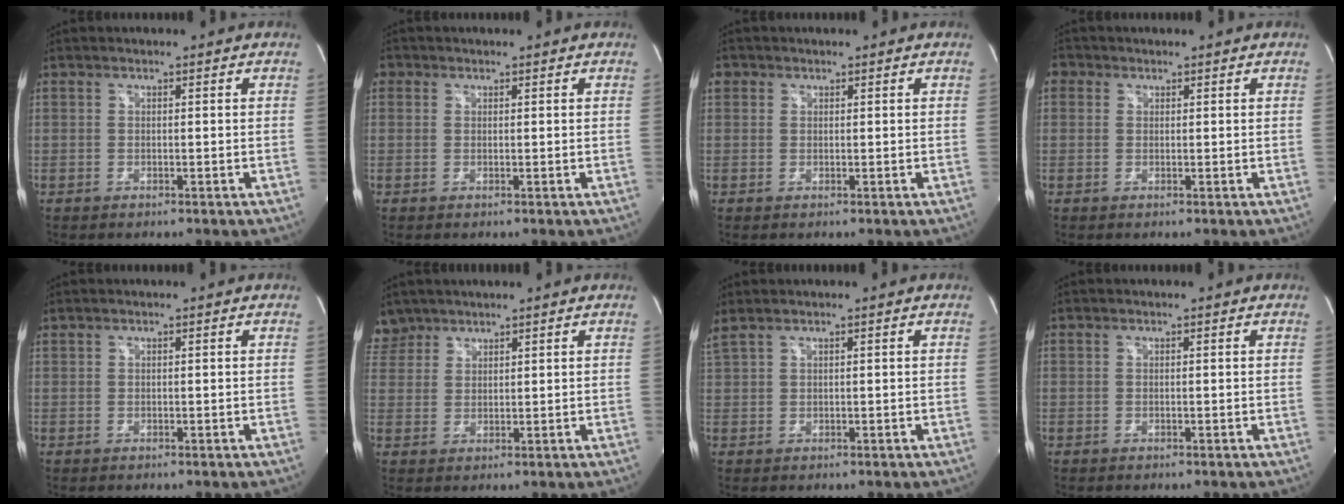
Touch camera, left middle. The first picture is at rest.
{"total": 1.4, "force": [0.6, 1.2, 0.2], "torque": [0.005, 0.006, 0.006]}
{"total": 1.6, "force": [0.7, 1.4, 0.3], "torque": [0.002, 0.011, 0.011]}
{"total": 2.1, "force": [0.8, 1.9, 0.4], "torque": [-0.002, 0.011, 0.011]}
{"total": 0.0}
{"total": 4.1, "force": [3.5, 2.1, -0.3], "torque": [0.009, 0.009, 0.072]}
{"total": 2.1, "force": [1.8, 0.1, 1.1], "torque": [-0.046, 0.027, 0.048]}
{"total": 0.0}